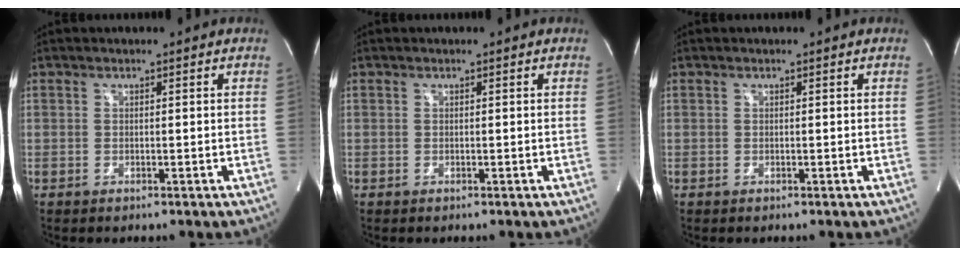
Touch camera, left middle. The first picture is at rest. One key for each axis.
{"total": 0.0}
{"total": 0.0}